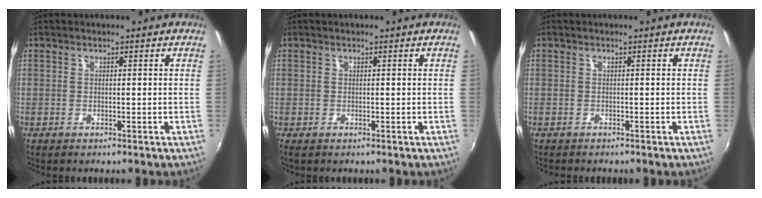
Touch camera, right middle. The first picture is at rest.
{"total": 0.0}
{"total": 0.9, "force": [-0.8, 0.1, 0.2], "torque": [-0.005, -0.004, -0.013]}